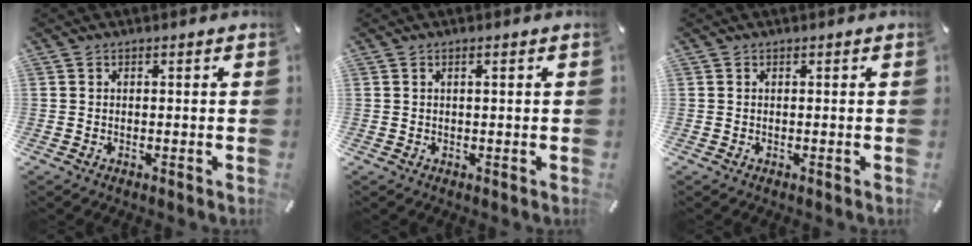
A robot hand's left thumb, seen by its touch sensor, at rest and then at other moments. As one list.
[{"total": 0.9, "force": [0.3, 0.0, 0.9], "torque": [-0.017, -0.001, 0.004]}, {"total": 0.0}]